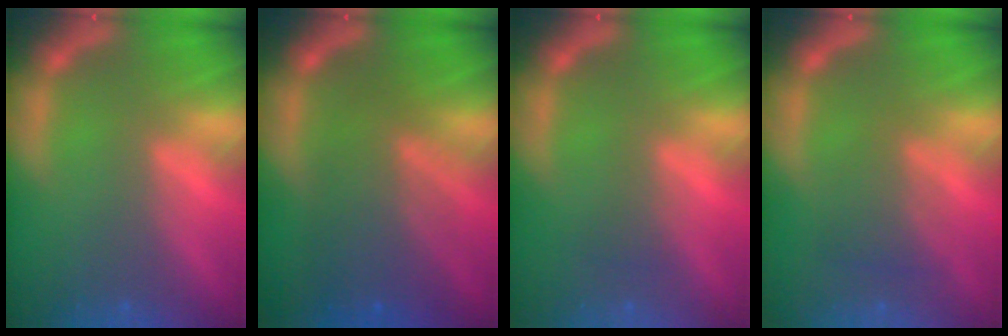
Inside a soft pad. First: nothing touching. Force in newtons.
{"total": 7.0}
{"total": 1.0}
{"total": 3.0}